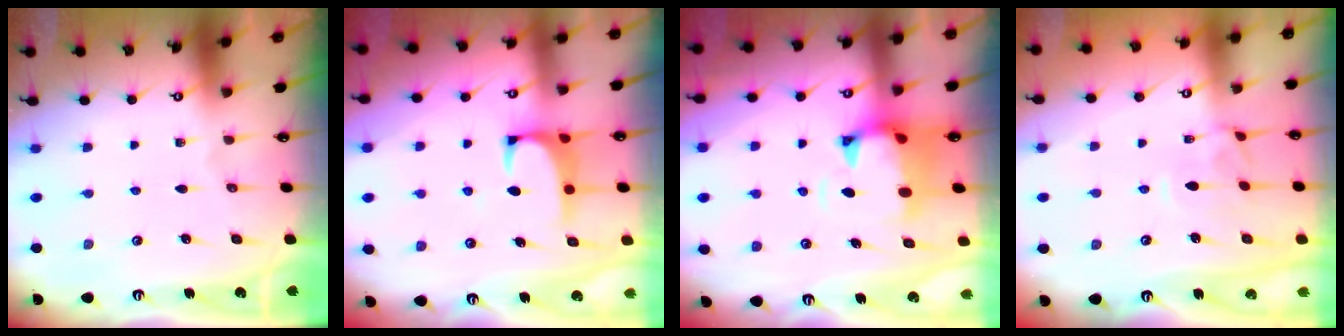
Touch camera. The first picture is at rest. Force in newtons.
{"total": 1.2, "press": 1.1, "slide": 0.5}
{"total": 1.5, "press": 1.1, "slide": 1.1}
{"total": 1.3, "press": 1.2, "slide": 0.6}